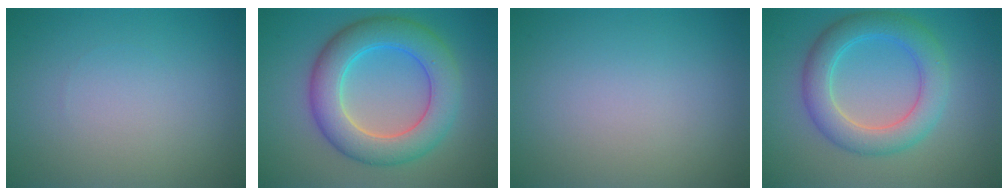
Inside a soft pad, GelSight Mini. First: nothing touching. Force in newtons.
{"total": 7.5, "press": 7.5, "slide": 0.2}
{"total": 0.0}
{"total": 5.3, "press": 5.3, "slide": 0.2}